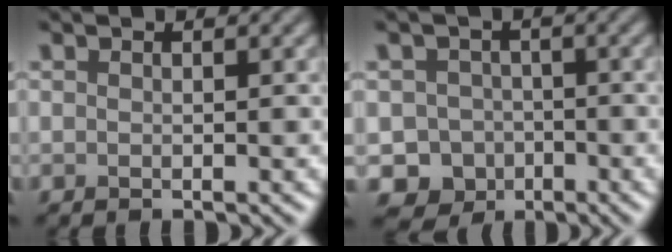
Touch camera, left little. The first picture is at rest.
{"total": 7.3, "force": [-3.8, 6.1, 1.0], "torque": [0.009, -0.027, -0.069]}